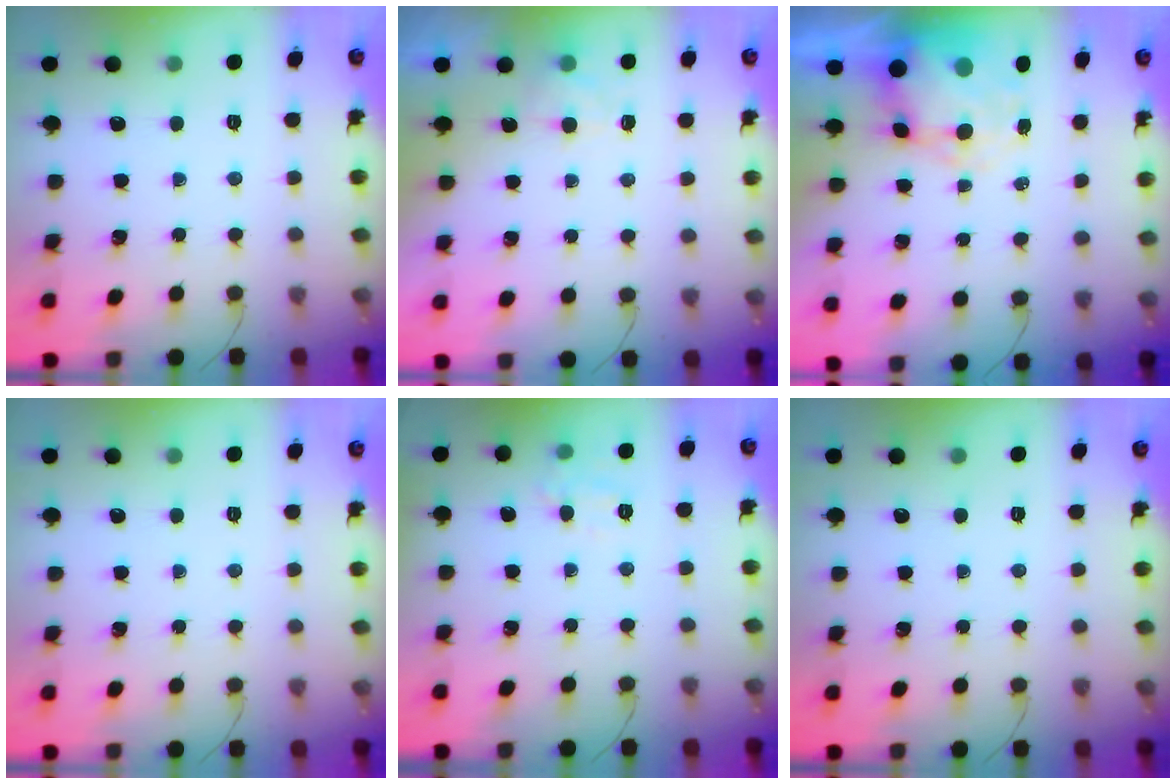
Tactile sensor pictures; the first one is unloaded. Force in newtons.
{"total": 2.9, "press": 2.5, "slide": 1.5}
{"total": 9.1, "press": 8.9, "slide": 1.9}
{"total": 0.0}
{"total": 7.4, "press": 7.3, "slide": 1.2}
{"total": 0.0}